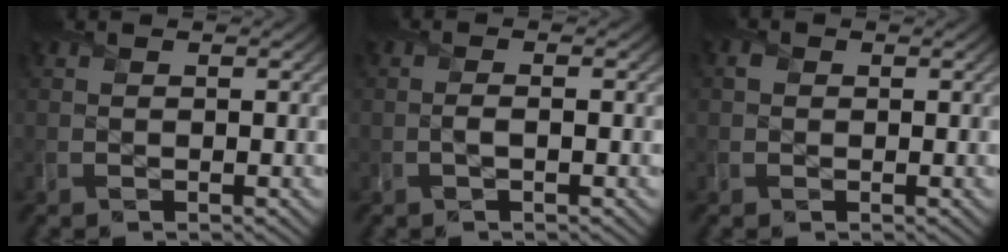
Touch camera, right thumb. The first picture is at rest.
{"total": 1.2, "force": [-0.4, 0.2, 1.1], "torque": [-0.022, 0.000, -0.009]}
{"total": 0.9, "force": [0.1, 0.9, 0.1], "torque": [0.000, -0.001, 0.000]}